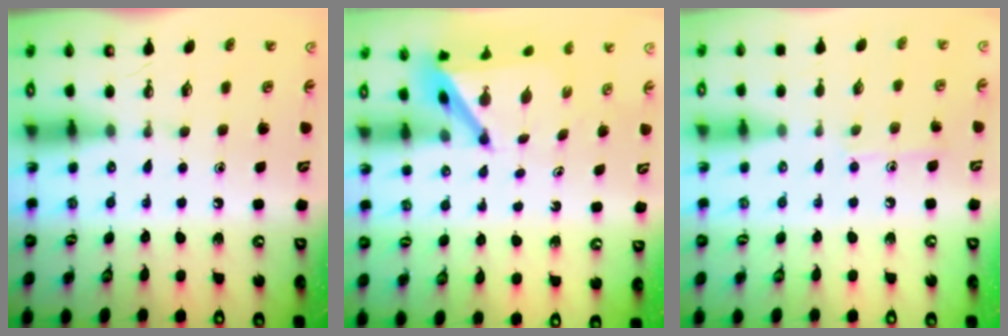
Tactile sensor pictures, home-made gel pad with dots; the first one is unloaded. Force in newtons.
{"total": 4.4, "press": 4.4, "slide": 0.4}
{"total": 7.5, "press": 7.5, "slide": 0.4}